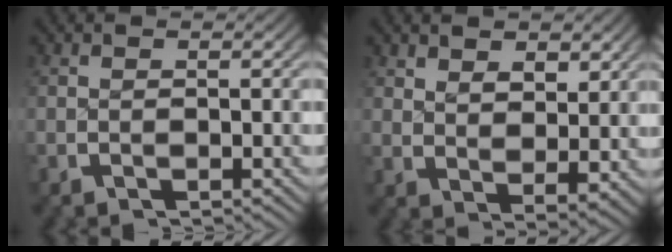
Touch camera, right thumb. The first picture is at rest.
{"total": 3.3, "force": [2.1, 1.7, 1.9], "torque": [-0.025, -0.016, 0.047]}